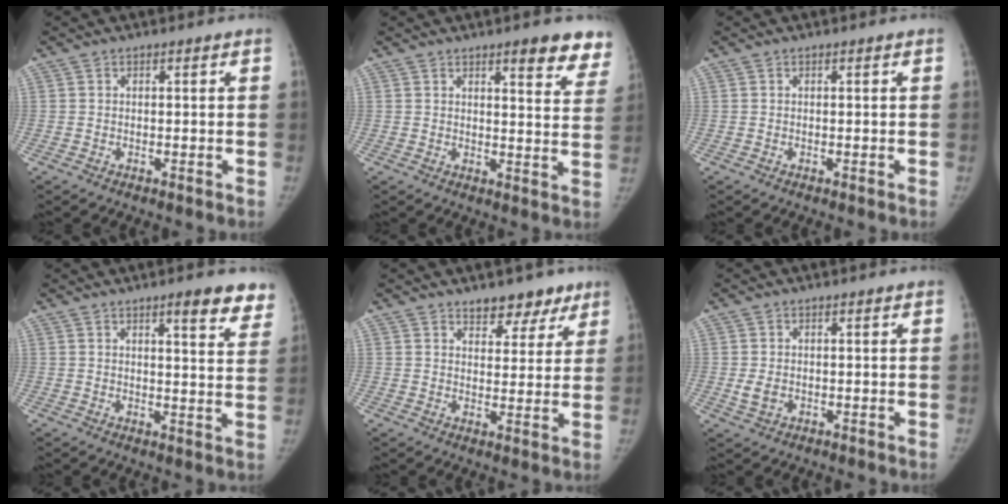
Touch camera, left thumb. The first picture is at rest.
{"total": 10.0, "force": [7.4, 2.7, 6.2], "torque": [-0.037, -0.037, 0.080]}
{"total": 0.0}
{"total": 8.6, "force": [6.1, 2.0, 5.8], "torque": [-0.044, -0.030, 0.071]}
{"total": 7.2, "force": [5.2, 4.0, 2.9], "torque": [0.005, -0.026, 0.074]}
{"total": 2.6, "force": [-0.4, 1.9, 1.7], "torque": [-0.029, -0.002, -0.002]}